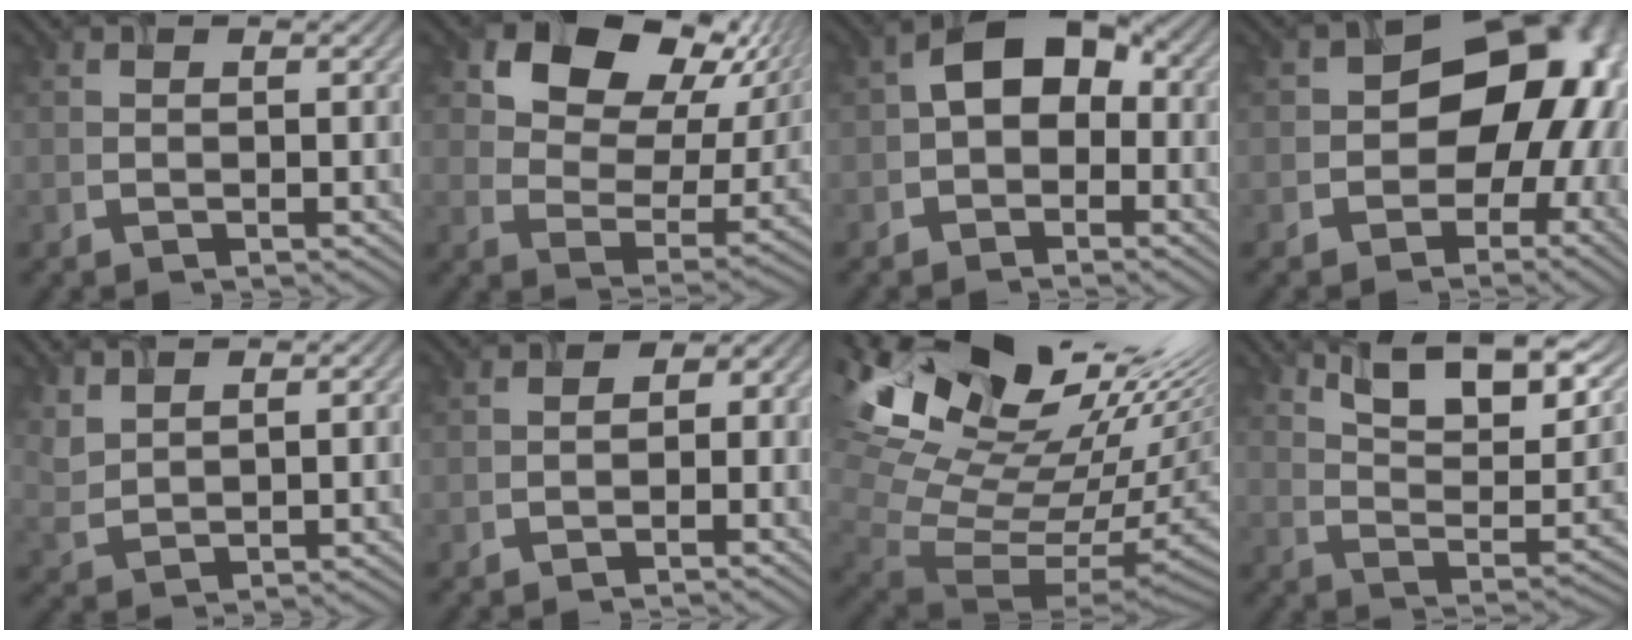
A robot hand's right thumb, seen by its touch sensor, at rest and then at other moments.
{"total": 15.5, "force": [8.4, 9.8, 8.6], "torque": [-0.153, 0.015, 0.129]}
{"total": 6.1, "force": [-0.6, 4.5, 4.1], "torque": [-0.066, 0.011, -0.018]}
{"total": 14.5, "force": [-1.0, 11.0, 9.4], "torque": [-0.088, -0.013, -0.035]}
{"total": 3.3, "force": [2.9, 0.9, 1.3], "torque": [-0.049, 0.001, 0.075]}
{"total": 2.6, "force": [-1.8, 1.6, 0.9], "torque": [-0.009, -0.005, -0.029]}
{"total": 18.1, "force": [6.9, 11.2, 12.4], "torque": [-0.229, 0.008, 0.192]}
{"total": 13.3, "force": [9.5, 4.0, 8.4], "torque": [-0.149, -0.009, 0.159]}